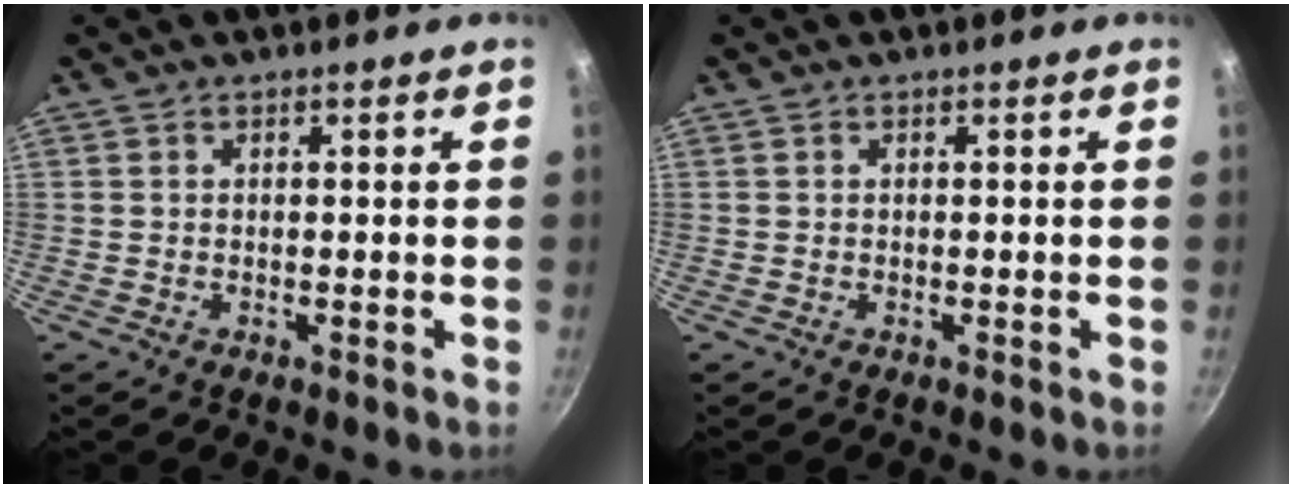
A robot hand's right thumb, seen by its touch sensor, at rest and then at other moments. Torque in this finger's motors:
{"motor_torque": [-0.03, 0.03, 0.00, 0.00, 0.00]}